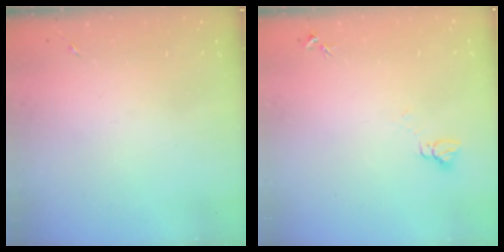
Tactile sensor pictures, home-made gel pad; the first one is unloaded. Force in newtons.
{"total": 4.1, "press": 4.1, "slide": 0.3}